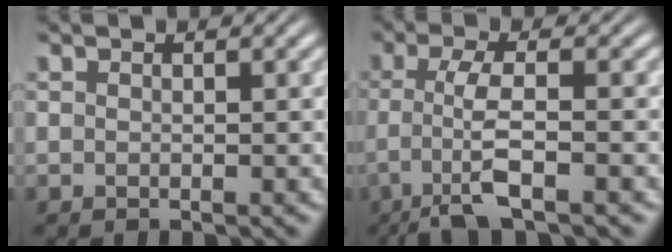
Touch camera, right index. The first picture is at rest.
{"total": 4.8, "force": [-1.7, 1.3, 4.3], "torque": [-0.099, -0.020, -0.021]}